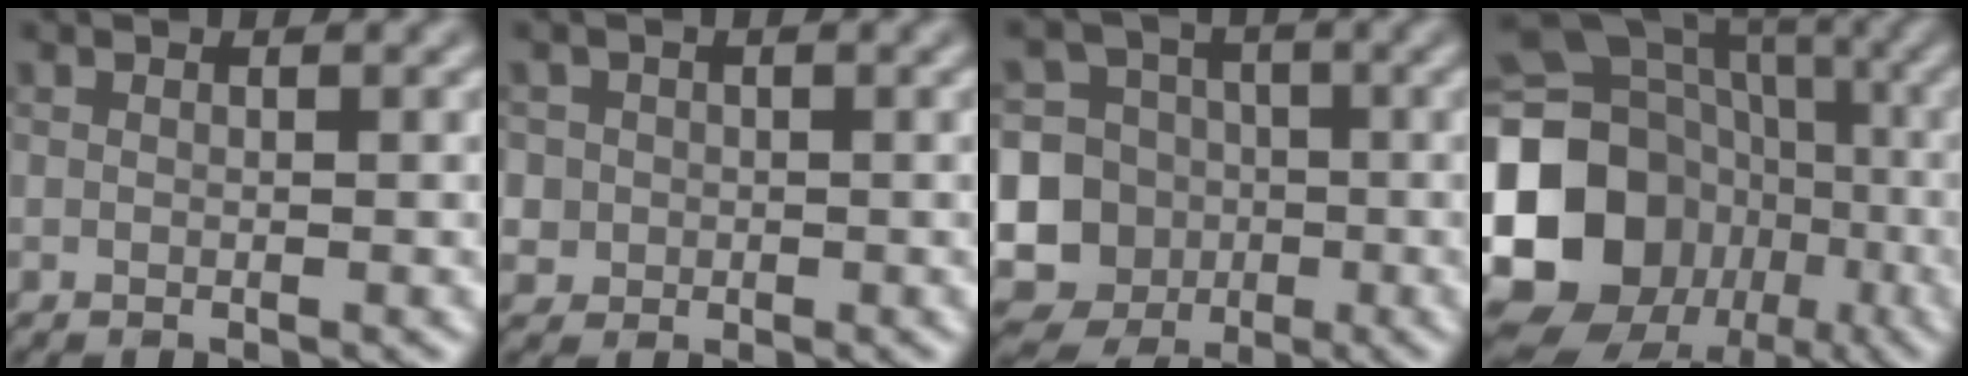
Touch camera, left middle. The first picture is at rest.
{"total": 2.4, "force": [0.1, 2.3, 0.4], "torque": [0.003, 0.008, 0.004]}
{"total": 14.5, "force": [-3.7, 13.8, 2.7], "torque": [-0.091, -0.011, -0.073]}
{"total": 21.5, "force": [-5.0, 18.9, 8.9], "torque": [-0.202, -0.004, -0.109]}